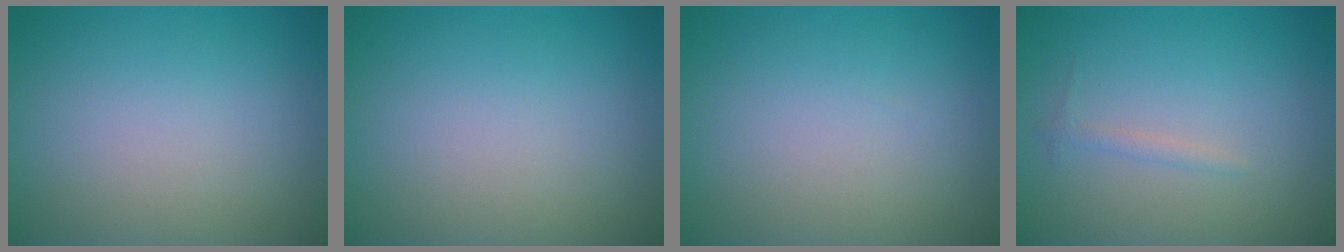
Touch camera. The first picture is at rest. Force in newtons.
{"total": 0.0}
{"total": 0.0}
{"total": 0.8, "press": 0.8, "slide": 0.0}